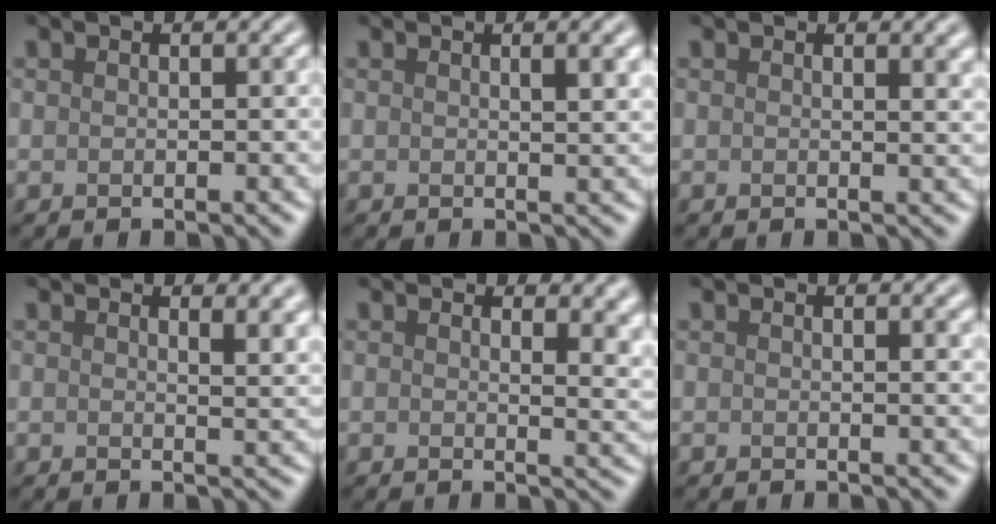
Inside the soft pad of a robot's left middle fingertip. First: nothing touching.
{"total": 1.8, "force": [0.7, 0.4, 1.6], "torque": [-0.017, 0.000, 0.012]}
{"total": 1.5, "force": [0.9, 0.5, 1.1], "torque": [-0.011, -0.002, 0.015]}
{"total": 2.7, "force": [1.5, 1.1, 2.0], "torque": [-0.018, 0.001, 0.022]}
{"total": 4.6, "force": [2.2, 2.5, 3.2], "torque": [-0.017, -0.005, 0.026]}
{"total": 0.7, "force": [0.5, 0.1, 0.5], "torque": [-0.006, -0.001, 0.009]}